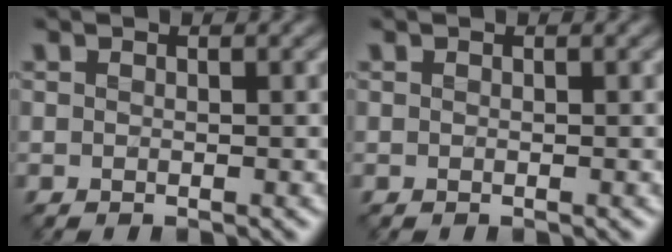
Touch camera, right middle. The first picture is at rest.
{"total": 0.0}